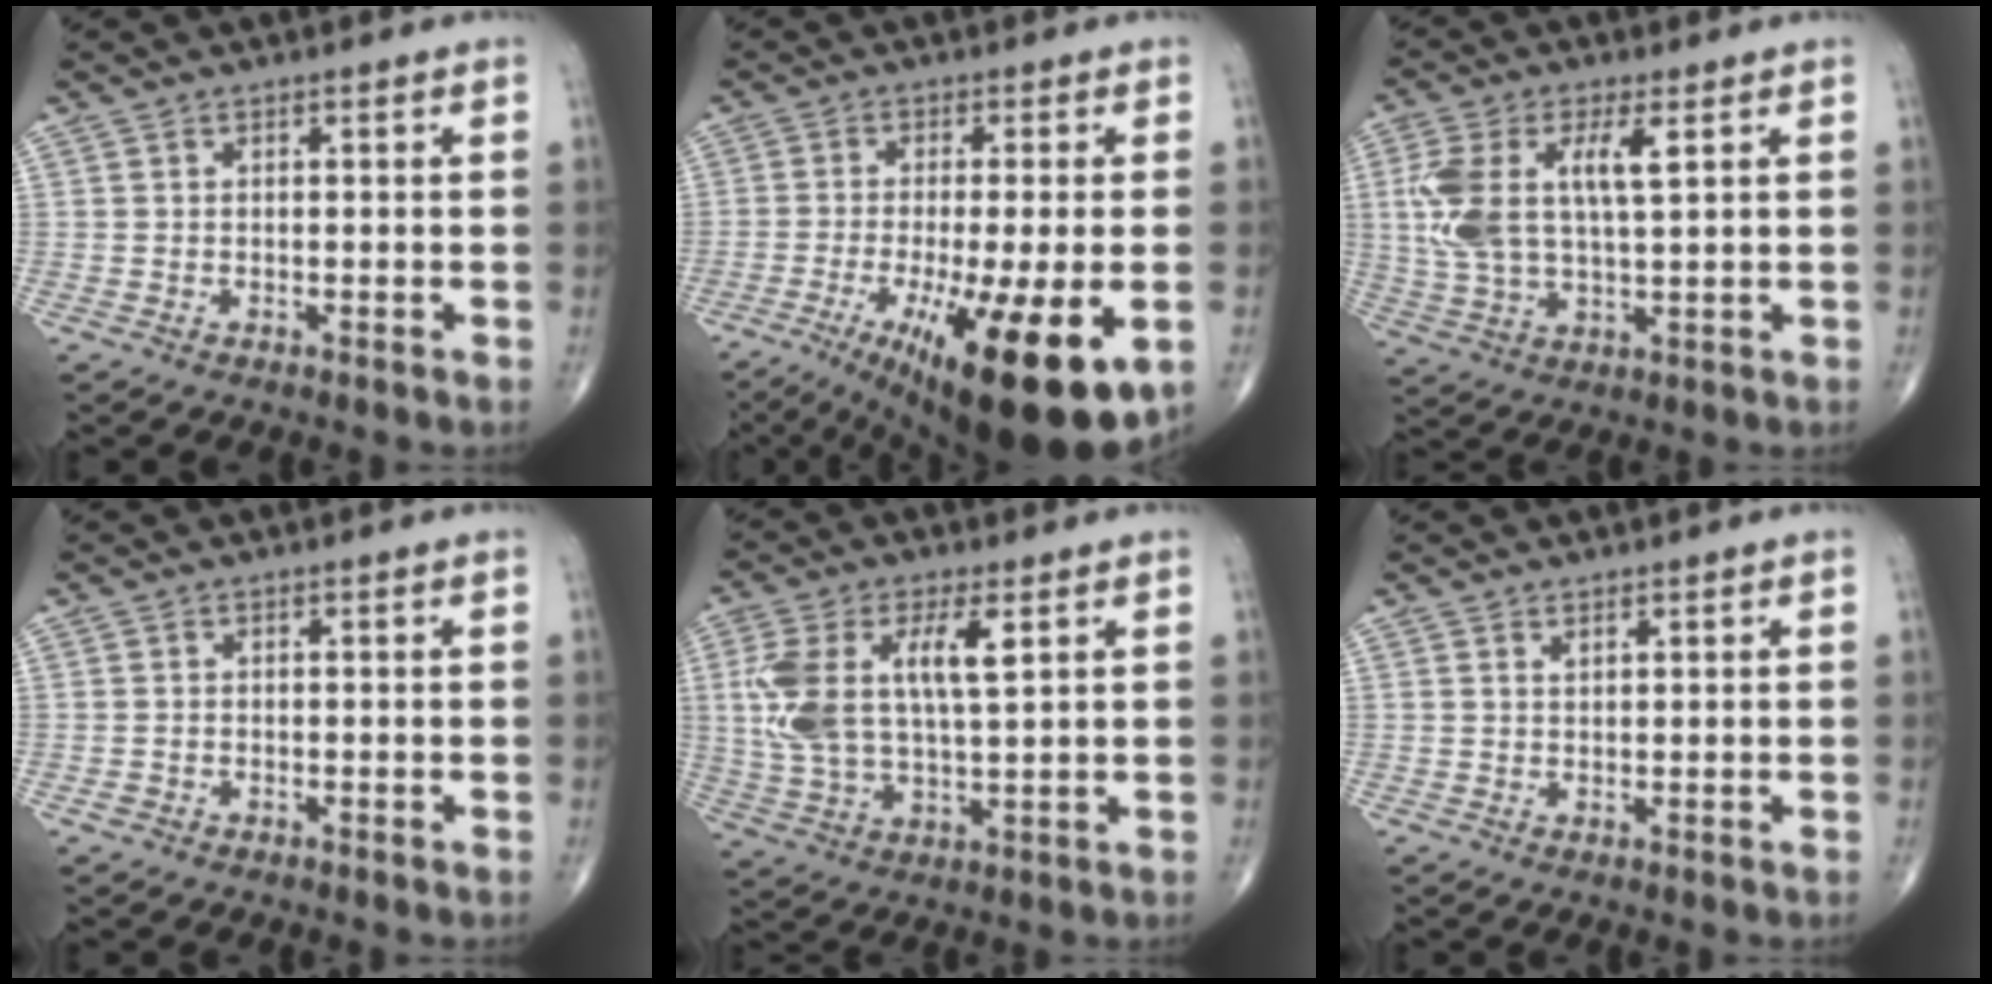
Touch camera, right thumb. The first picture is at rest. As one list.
[{"total": 19.7, "force": [-7.1, 4.8, 17.7], "torque": [-0.248, -0.027, -0.094]}, {"total": 12.7, "force": [3.1, 5.3, 11.1], "torque": [-0.245, 0.001, 0.064]}, {"total": 0.8, "force": [-0.5, 0.6, 0.2], "torque": [-0.006, 0.002, -0.009]}, {"total": 13.8, "force": [3.6, 5.7, 12.1], "torque": [-0.256, 0.000, 0.073]}, {"total": 0.7, "force": [0.6, 0.2, 0.3], "torque": [-0.004, -0.005, 0.012]}]